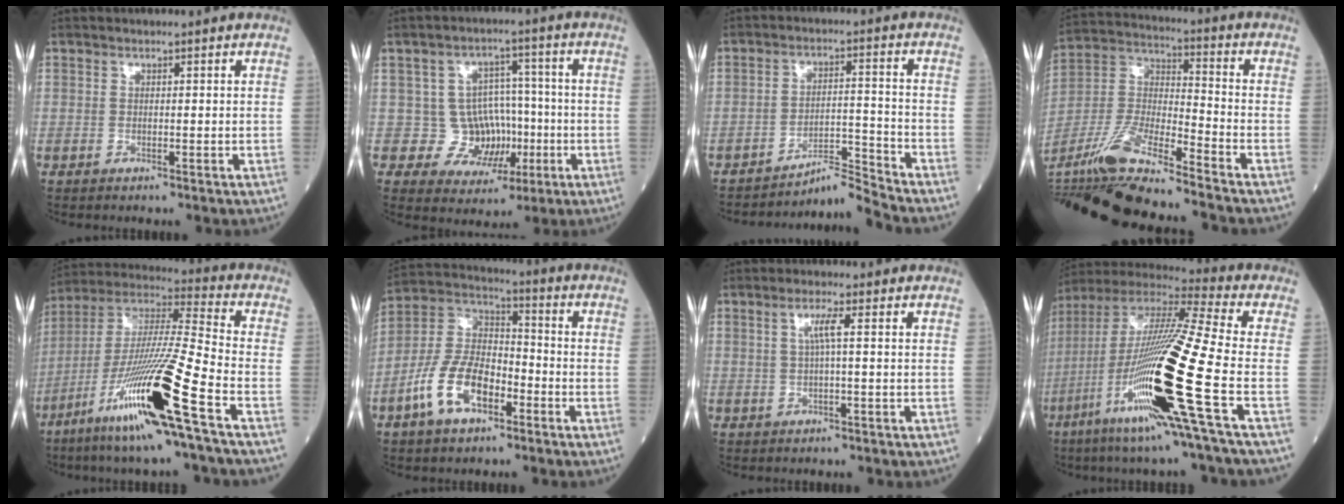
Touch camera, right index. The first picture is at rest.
{"total": 7.7, "force": [-1.0, 7.3, 2.3], "torque": [-0.020, 0.027, -0.008]}
{"total": 6.5, "force": [-5.9, -2.6, -1.0], "torque": [0.009, 0.014, -0.096]}
{"total": 17.7, "force": [-15.0, -0.7, 9.4], "torque": [-0.209, -0.010, -0.283]}
{"total": 20.7, "force": [-9.8, -0.8, 18.3], "torque": [-0.378, -0.049, -0.193]}
{"total": 12.2, "force": [-5.6, 5.9, 9.1], "torque": [-0.204, 0.013, -0.106]}
{"total": 2.6, "force": [0.4, -0.3, 2.5], "torque": [-0.053, 0.005, 0.008]}
{"total": 24.3, "force": [-7.8, -0.4, 23.0], "torque": [-0.455, -0.040, -0.157]}